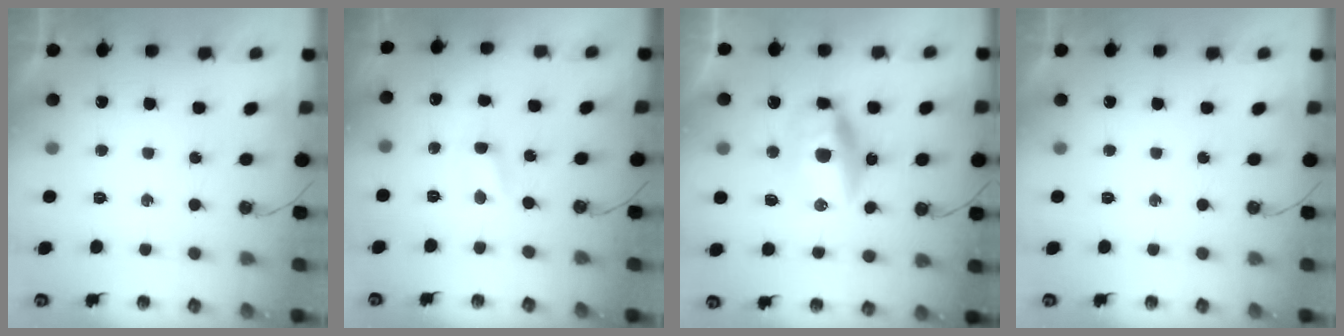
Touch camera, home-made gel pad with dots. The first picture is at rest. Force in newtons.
{"total": 1.9, "press": 1.8, "slide": 0.3}
{"total": 20.3, "press": 15.2, "slide": 13.4}
{"total": 0.0}